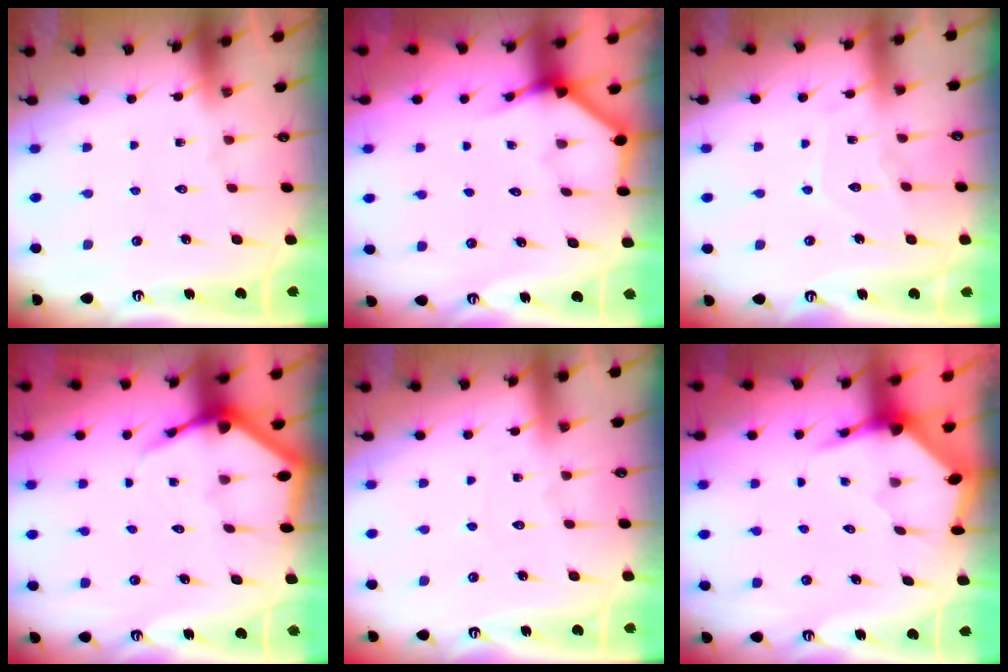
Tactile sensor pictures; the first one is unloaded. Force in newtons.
{"total": 3.9, "press": 3.9, "slide": 0.2}
{"total": 7.1, "press": 7.0, "slide": 0.8}
{"total": 5.1, "press": 5.0, "slide": 0.7}
{"total": 2.6, "press": 2.6, "slide": 0.4}
{"total": 3.7, "press": 3.6, "slide": 0.4}